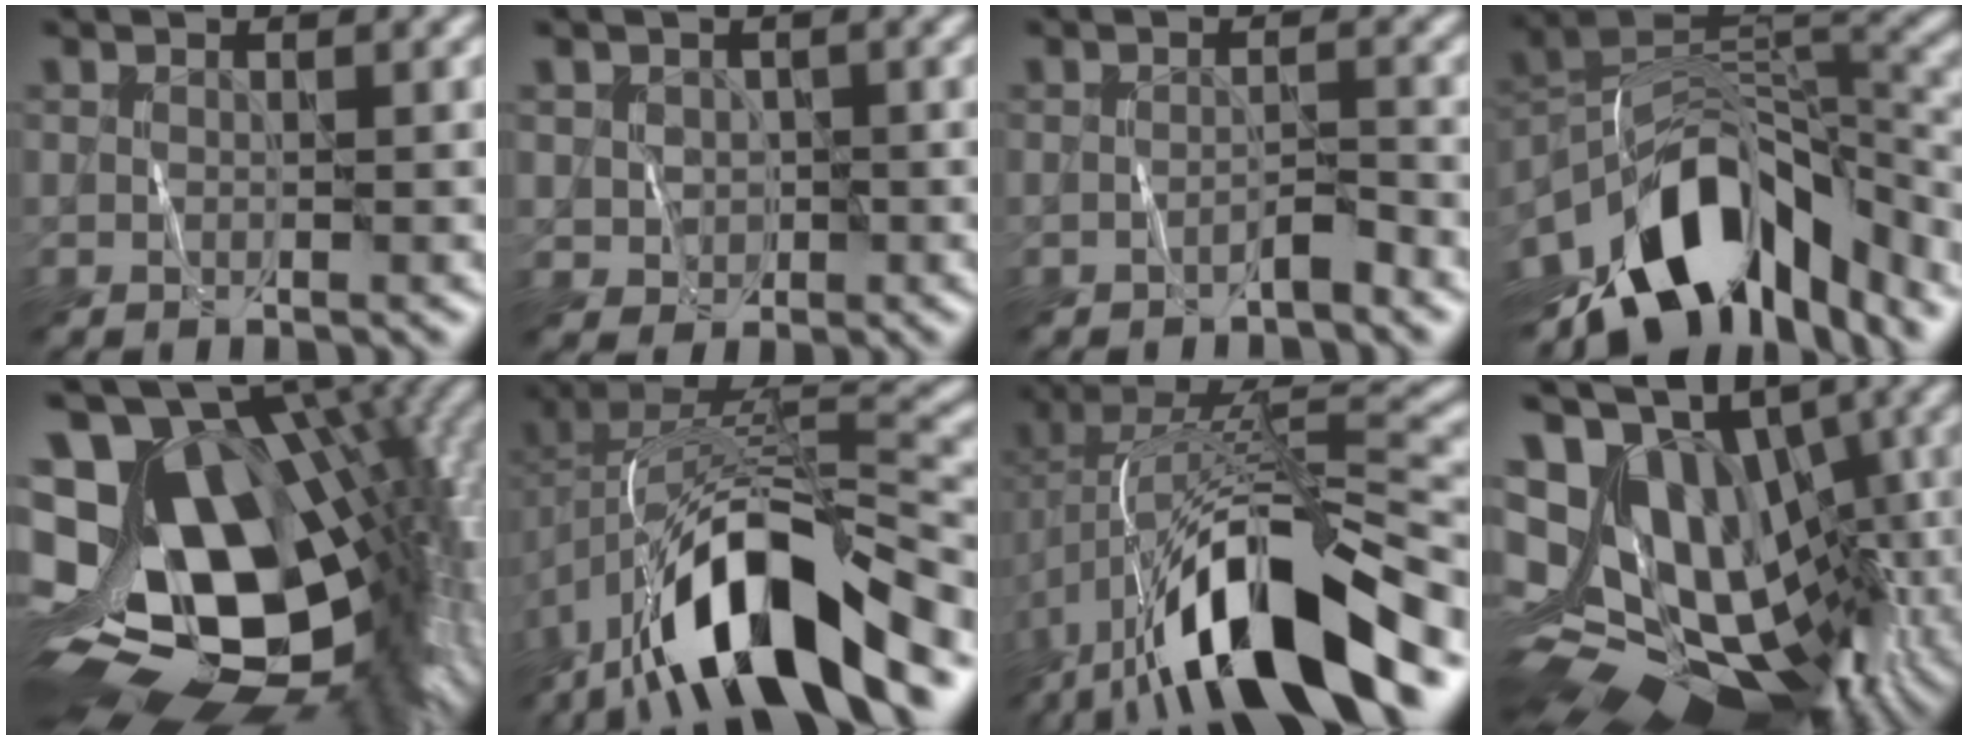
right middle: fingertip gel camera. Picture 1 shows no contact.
{"total": 2.0, "force": [0.3, 1.9, 0.5], "torque": [-0.002, -0.003, 0.006]}
{"total": 1.2, "force": [-1.0, 0.1, 0.6], "torque": [-0.008, 0.004, -0.021]}
{"total": 13.8, "force": [-7.6, 7.0, 9.2], "torque": [-0.159, 0.014, -0.141]}
{"total": 19.3, "force": [-0.5, 12.2, 14.9], "torque": [-0.245, 0.001, 0.002]}
{"total": 13.3, "force": [-6.4, 5.3, 10.4], "torque": [-0.174, 0.004, -0.112]}
{"total": 14.9, "force": [-6.5, 5.8, 12.1], "torque": [-0.214, 0.009, -0.112]}
{"total": 16.4, "force": [0.2, 11.7, 11.4], "torque": [-0.164, -0.010, 0.037]}